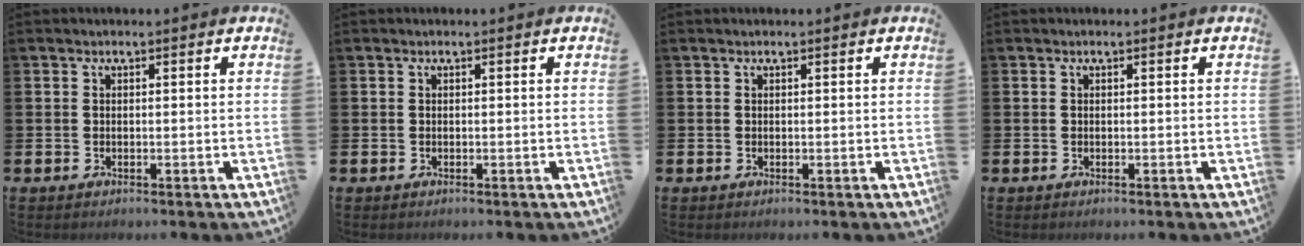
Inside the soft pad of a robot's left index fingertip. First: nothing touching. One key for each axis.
{"total": 0.0}
{"total": 0.0}
{"total": 0.0}